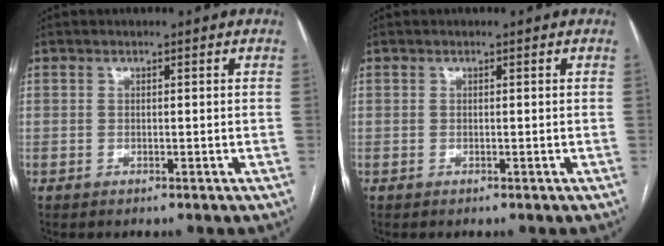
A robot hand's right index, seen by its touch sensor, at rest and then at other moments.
{"total": 0.0}